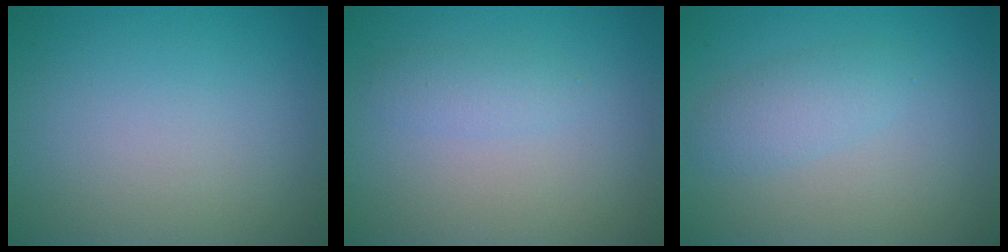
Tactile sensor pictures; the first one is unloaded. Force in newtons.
{"total": 1.4, "press": 1.4, "slide": 0.1}
{"total": 2.0, "press": 2.0, "slide": 0.1}